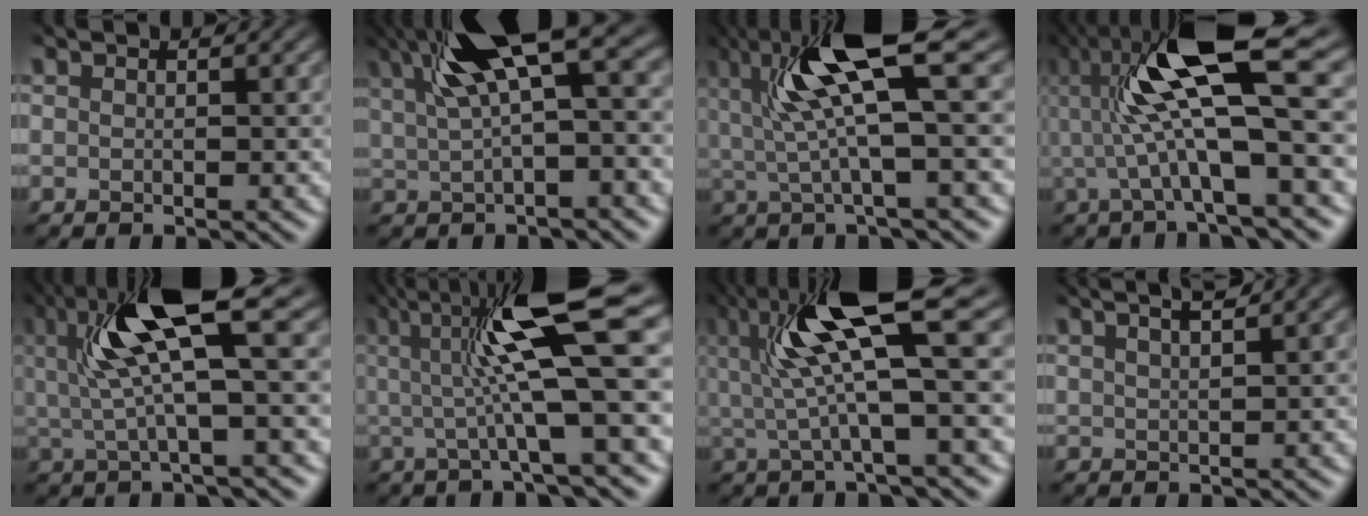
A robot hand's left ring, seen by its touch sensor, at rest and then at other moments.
{"total": 7.8, "force": [3.3, 2.4, 6.6], "torque": [-0.134, 0.014, 0.061]}
{"total": 7.0, "force": [2.1, 1.1, 6.6], "torque": [-0.142, -0.005, 0.046]}
{"total": 9.8, "force": [1.3, 2.1, 9.5], "torque": [-0.186, 0.001, 0.031]}
{"total": 7.3, "force": [2.3, 1.2, 6.8], "torque": [-0.146, -0.003, 0.050]}
{"total": 9.1, "force": [1.9, 1.5, 8.7], "torque": [-0.153, -0.001, 0.034]}
{"total": 7.7, "force": [1.9, 1.2, 7.3], "torque": [-0.153, -0.003, 0.043]}
{"total": 3.5, "force": [2.7, 0.8, 2.0], "torque": [-0.021, 0.022, 0.023]}